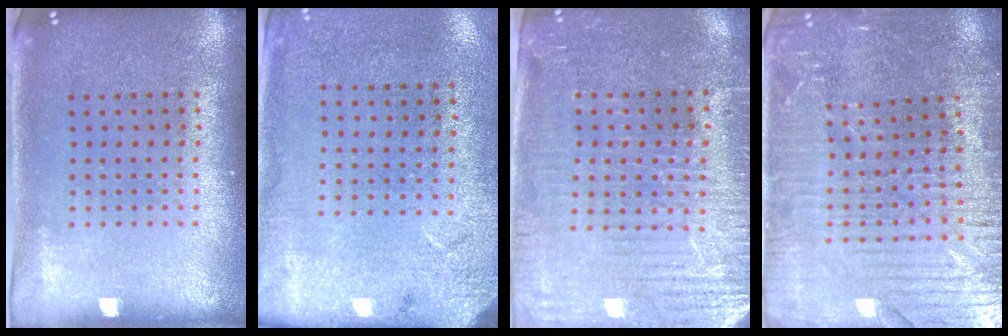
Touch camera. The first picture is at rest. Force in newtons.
{"total": 2.8, "press": 2.2, "slide": 1.6}
{"total": 3.7, "press": 3.4, "slide": 1.5}
{"total": 3.8, "press": 3.7, "slide": 1.0}